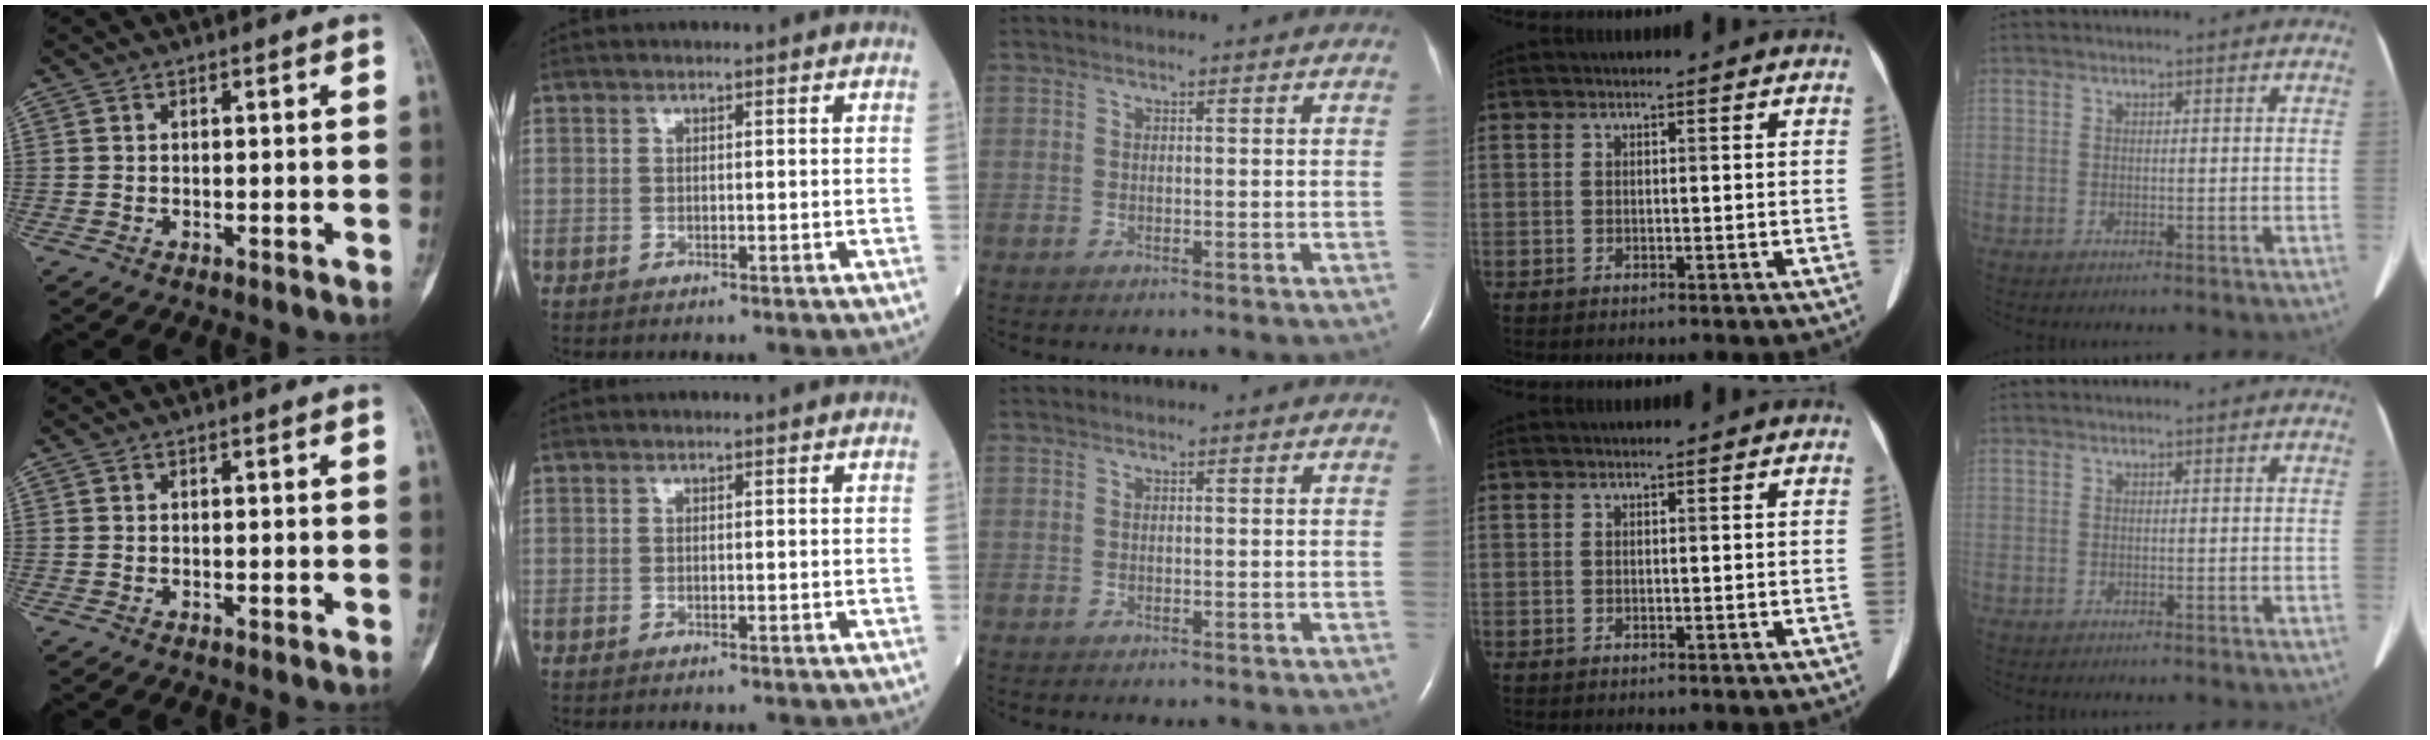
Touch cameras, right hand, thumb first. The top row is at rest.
{}